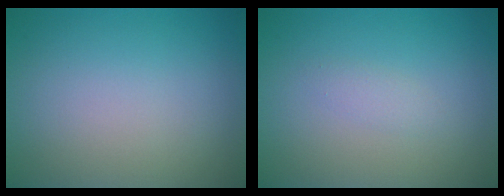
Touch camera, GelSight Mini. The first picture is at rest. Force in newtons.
{"total": 0.9, "press": 0.9, "slide": 0.0}